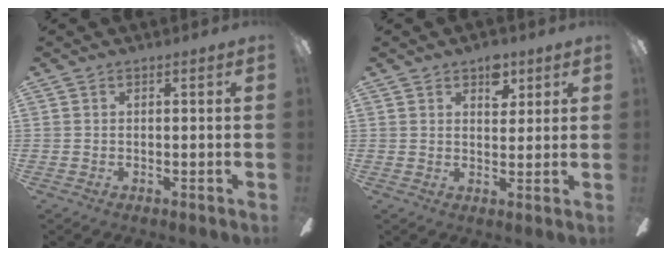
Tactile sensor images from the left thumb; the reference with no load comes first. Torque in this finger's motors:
{"motor_torque": [0.44, 0.39, 0.27, -0.19, 0.02]}